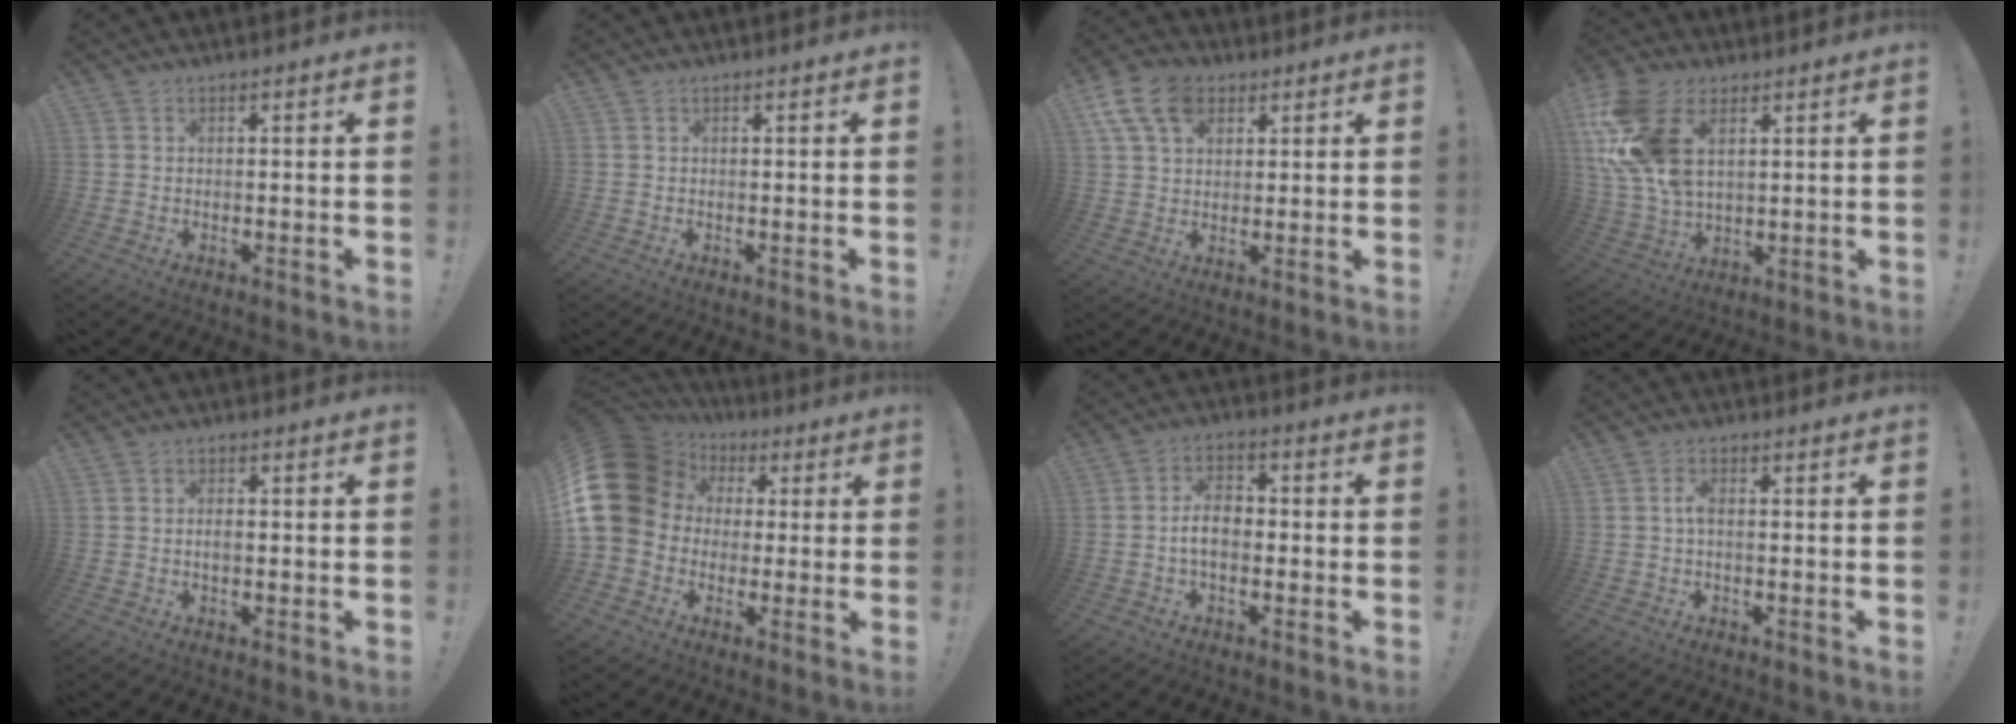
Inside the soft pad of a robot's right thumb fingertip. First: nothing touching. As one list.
[{"total": 0.0}, {"total": 12.5, "force": [5.6, 8.5, 7.2], "torque": [-0.128, -0.011, 0.109]}, {"total": 17.7, "force": [6.4, 10.9, 12.4], "torque": [-0.262, -0.017, 0.119]}, {"total": 1.2, "force": [-0.2, 0.5, 1.1], "torque": [-0.018, 0.001, -0.005]}, {"total": 19.2, "force": [2.8, 15.9, 10.3], "torque": [-0.197, -0.005, 0.073]}, {"total": 7.0, "force": [-1.1, 4.1, 5.6], "torque": [-0.106, 0.009, -0.019]}, {"total": 2.5, "force": [-0.4, 0.8, 2.4], "torque": [-0.044, 0.008, -0.008]}]